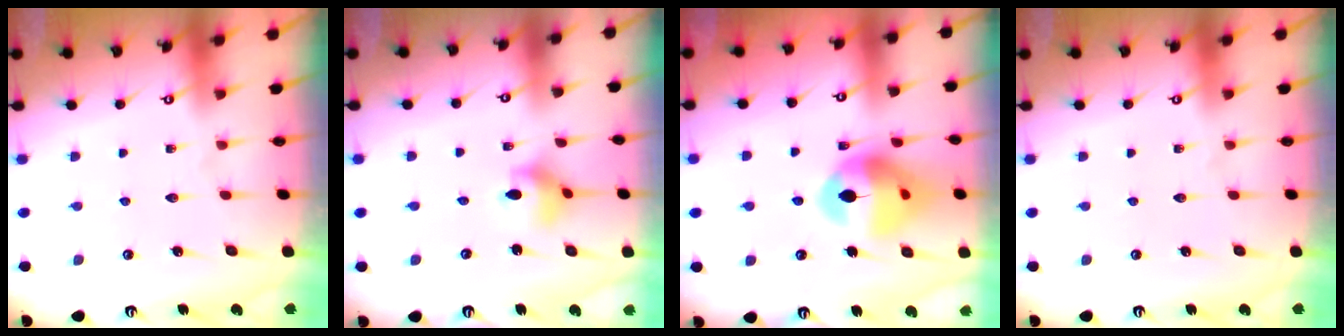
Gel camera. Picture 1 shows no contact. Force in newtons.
{"total": 5.2, "press": 5.2, "slide": 0.2}
{"total": 14.5, "press": 14.4, "slide": 1.8}
{"total": 0.0}